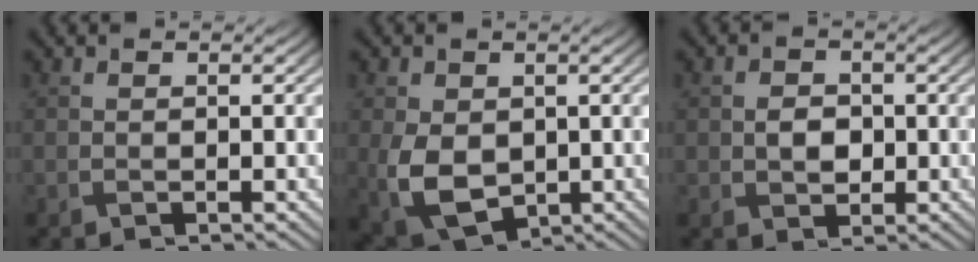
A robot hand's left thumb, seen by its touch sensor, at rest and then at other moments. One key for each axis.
{"total": 7.7, "fx": -1.0, "fy": 5.3, "fz": 5.4, "tx": -0.132, "ty": -0.018, "tz": -0.016}
{"total": 2.7, "fx": -0.2, "fy": 2.1, "fz": 1.8, "tx": -0.038, "ty": -0.003, "tz": -0.005}